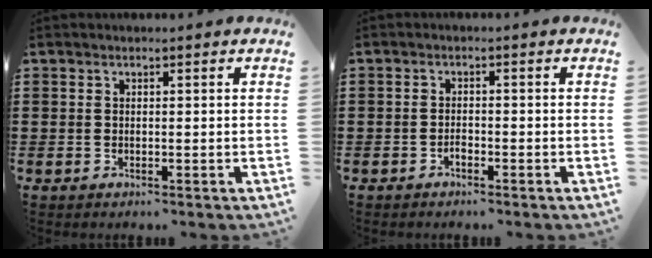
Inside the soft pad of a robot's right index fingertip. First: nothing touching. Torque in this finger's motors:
{"motor_torque": [2.14, 0.00, 0.06, -0.01]}